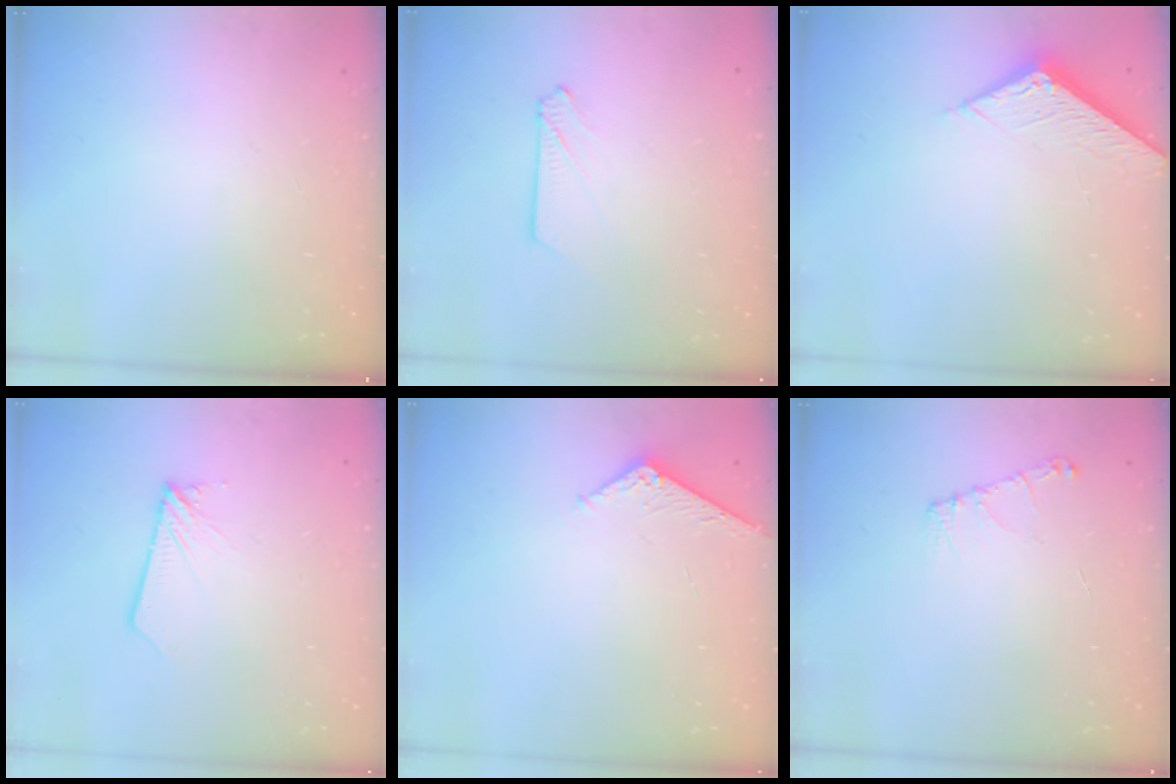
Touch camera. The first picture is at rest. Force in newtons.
{"total": 3.0, "press": 3.0, "slide": 0.4}
{"total": 7.4, "press": 7.4, "slide": 0.2}
{"total": 1.9, "press": 1.9, "slide": 0.1}
{"total": 4.5, "press": 4.5, "slide": 0.5}
{"total": 5.4, "press": 5.3, "slide": 0.7}